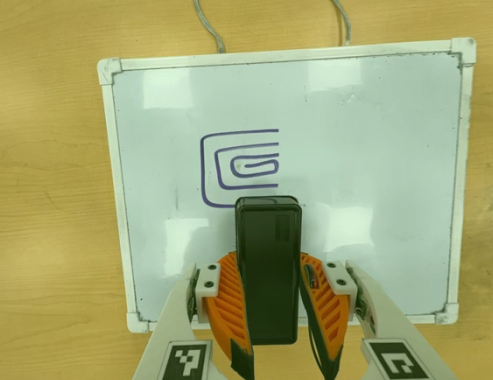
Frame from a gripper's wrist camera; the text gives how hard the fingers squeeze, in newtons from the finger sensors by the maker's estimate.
{"total": 8.1, "left": 7.0, "right": 9.2}